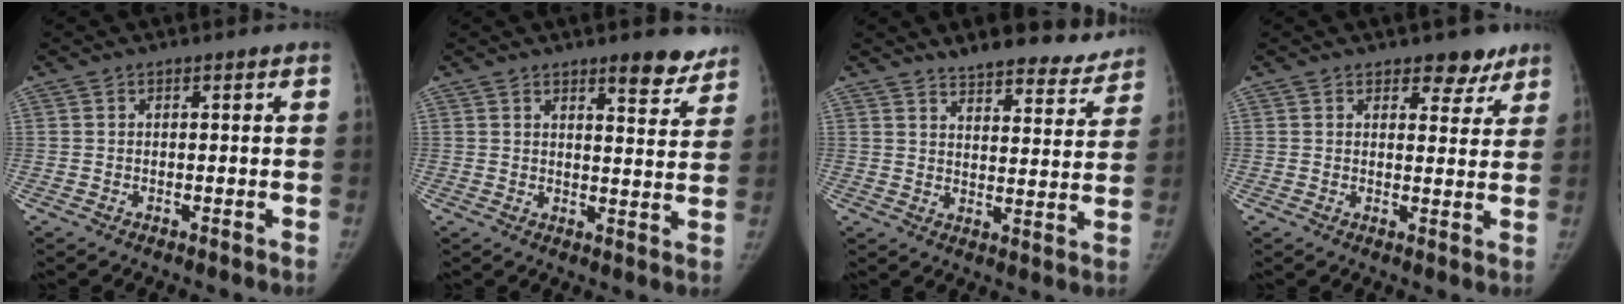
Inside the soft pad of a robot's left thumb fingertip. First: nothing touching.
{"total": 7.0, "force": [5.5, 2.2, 3.9], "torque": [-0.019, -0.036, 0.071]}
{"total": 14.8, "force": [13.0, 4.5, 5.4], "torque": [-0.028, -0.069, 0.168]}
{"total": 4.9, "force": [3.6, 2.8, 1.8], "torque": [0.015, -0.020, 0.048]}